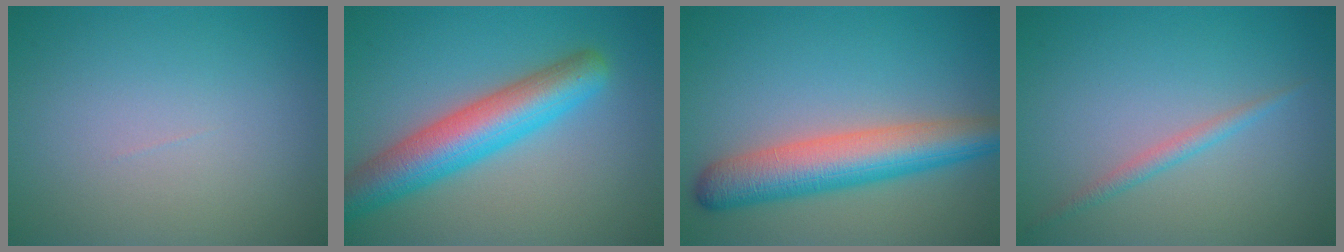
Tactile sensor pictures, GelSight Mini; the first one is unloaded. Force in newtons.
{"total": 7.2, "press": 7.2, "slide": 0.3}
{"total": 7.0, "press": 7.0, "slide": 0.2}
{"total": 1.4, "press": 1.4, "slide": 0.1}